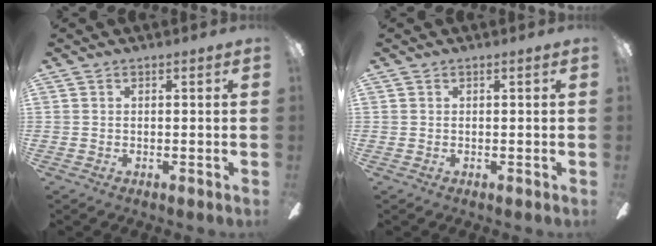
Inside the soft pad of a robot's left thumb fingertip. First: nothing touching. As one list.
[{"total": 0.0}]